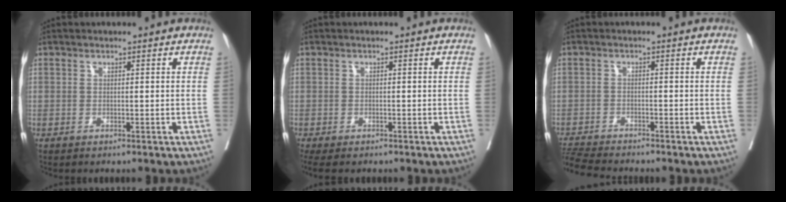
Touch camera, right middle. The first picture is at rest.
{"total": 5.2, "force": [-4.2, 1.6, 2.6], "torque": [-0.042, -0.012, -0.063]}
{"total": 6.8, "force": [-6.5, 0.1, 2.0], "torque": [-0.038, -0.019, -0.111]}